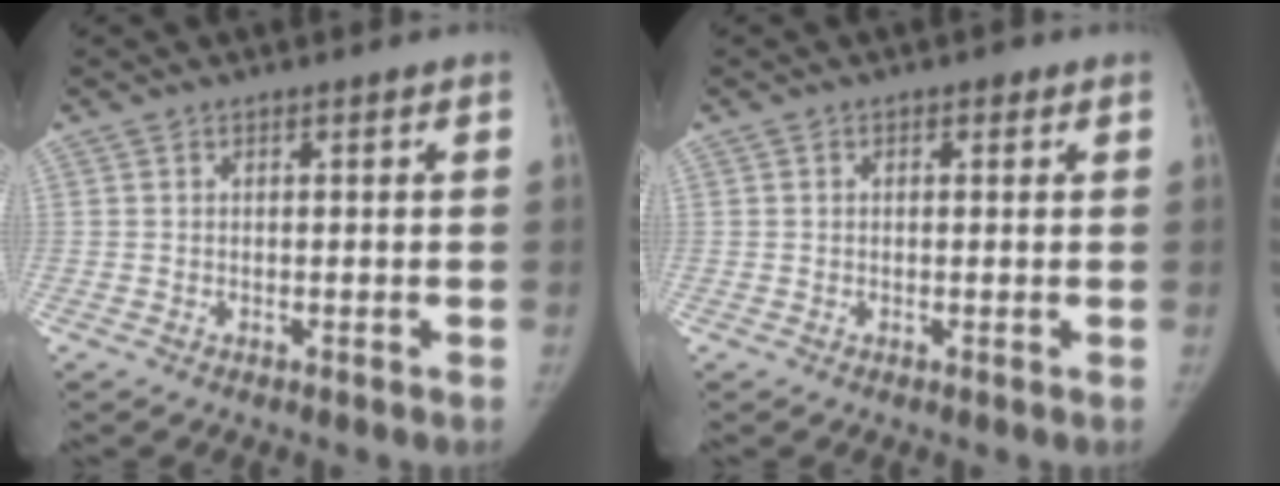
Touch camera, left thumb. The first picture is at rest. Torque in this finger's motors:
{"motor_torque": [0.12, 0.13, -0.34, 0.01, 0.06]}